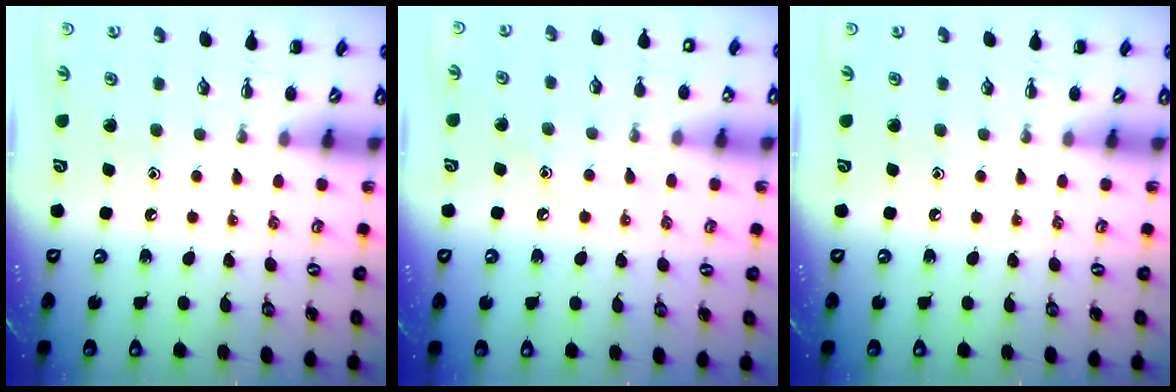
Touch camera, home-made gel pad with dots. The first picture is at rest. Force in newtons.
{"total": 6.1, "press": 5.9, "slide": 1.7}
{"total": 0.0}